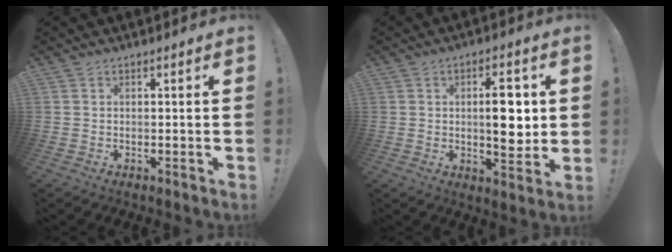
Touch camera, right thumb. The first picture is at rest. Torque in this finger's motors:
{"motor_torque": [1.25, 2.34, 0.88, 1.06, 0.58]}